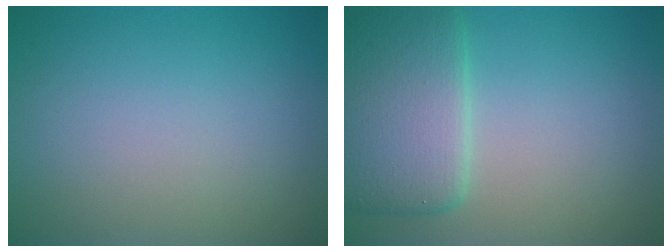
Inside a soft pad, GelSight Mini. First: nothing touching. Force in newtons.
{"total": 6.4, "press": 6.4, "slide": 0.3}